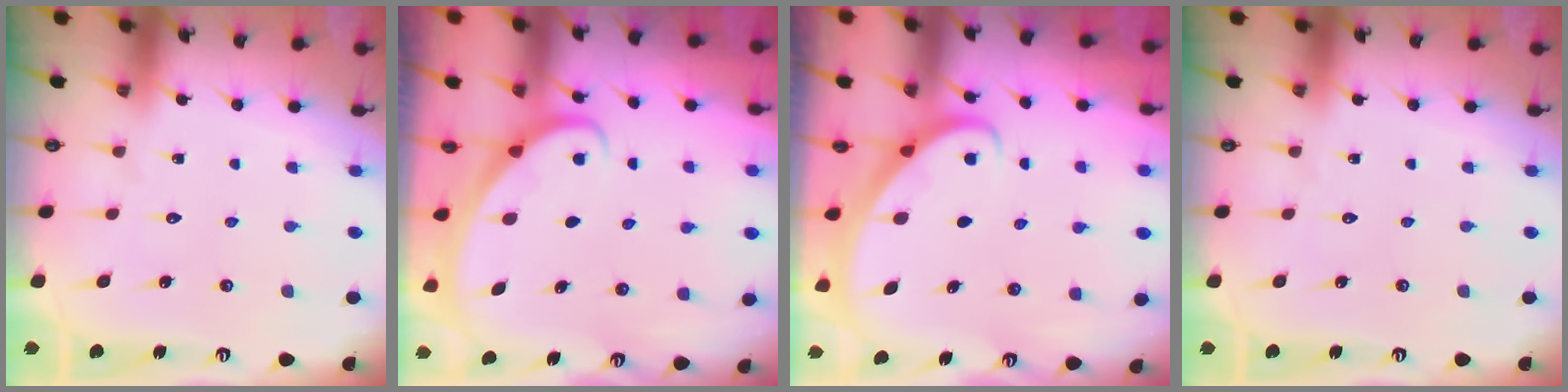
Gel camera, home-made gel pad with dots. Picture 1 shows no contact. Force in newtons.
{"total": 2.3, "press": 2.3, "slide": 0.1}
{"total": 2.7, "press": 2.7, "slide": 0.2}
{"total": 0.0}